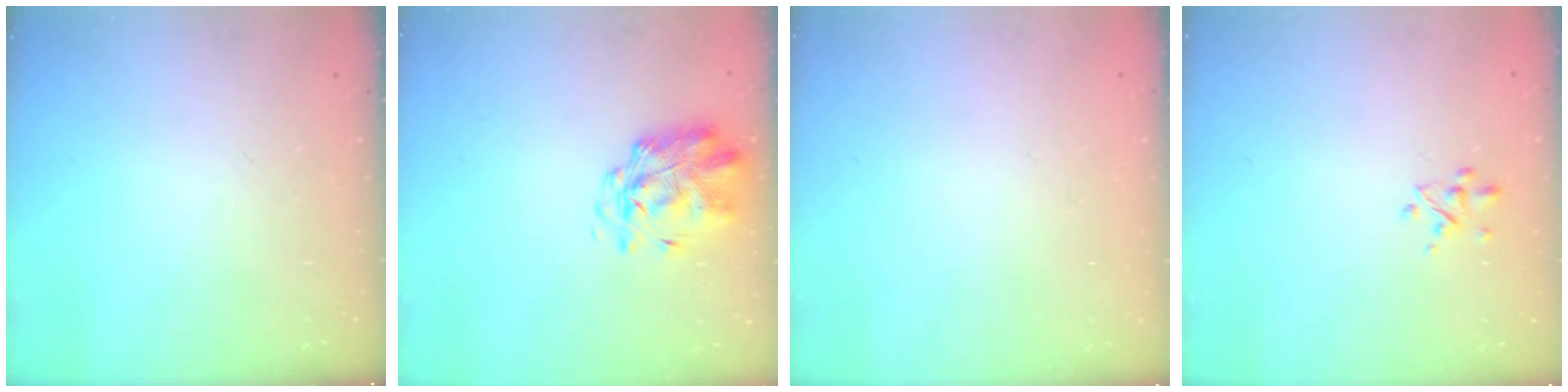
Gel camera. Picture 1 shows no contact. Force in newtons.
{"total": 2.4, "press": 2.2, "slide": 1.0}
{"total": 1.7, "press": 1.7, "slide": 0.2}
{"total": 2.3, "press": 2.3, "slide": 0.6}